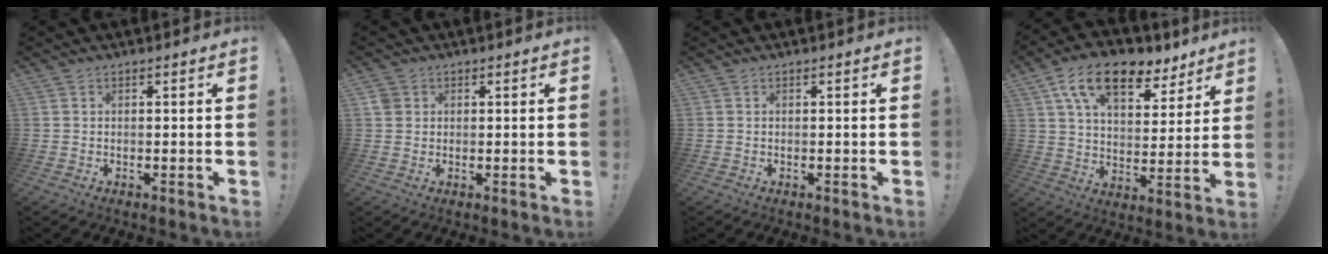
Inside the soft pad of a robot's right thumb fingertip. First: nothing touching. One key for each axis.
{"total": 3.0, "fx": 1.4, "fy": 2.5, "fz": 0.9, "tx": -0.012, "ty": 0.000, "tz": 0.028}
{"total": 0.0}
{"total": 16.7, "fx": 10.2, "fy": 8.6, "fz": 10.0, "tx": -0.168, "ty": -0.056, "tz": 0.181}